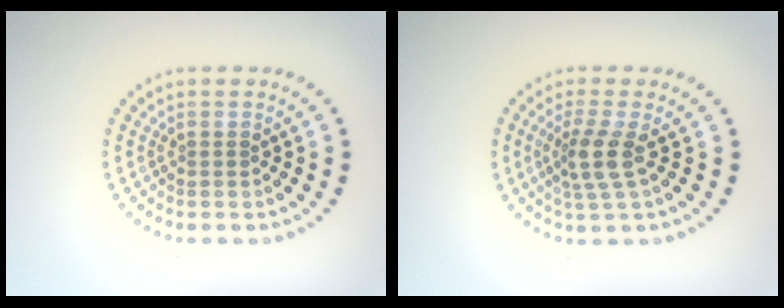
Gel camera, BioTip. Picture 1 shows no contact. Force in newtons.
{"total": 2.9, "press": 2.2, "slide": 1.8}